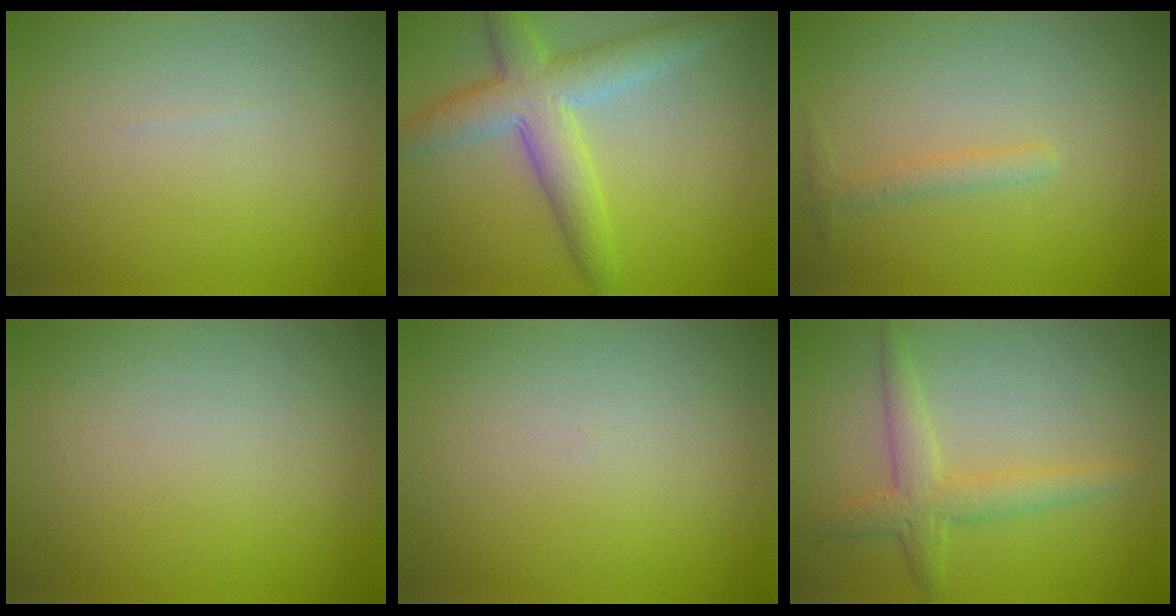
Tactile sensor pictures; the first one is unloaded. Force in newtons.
{"total": 5.5, "press": 5.5, "slide": 0.5}
{"total": 1.2, "press": 1.2, "slide": 0.0}
{"total": 0.0}
{"total": 0.0}
{"total": 2.9, "press": 2.9, "slide": 0.1}